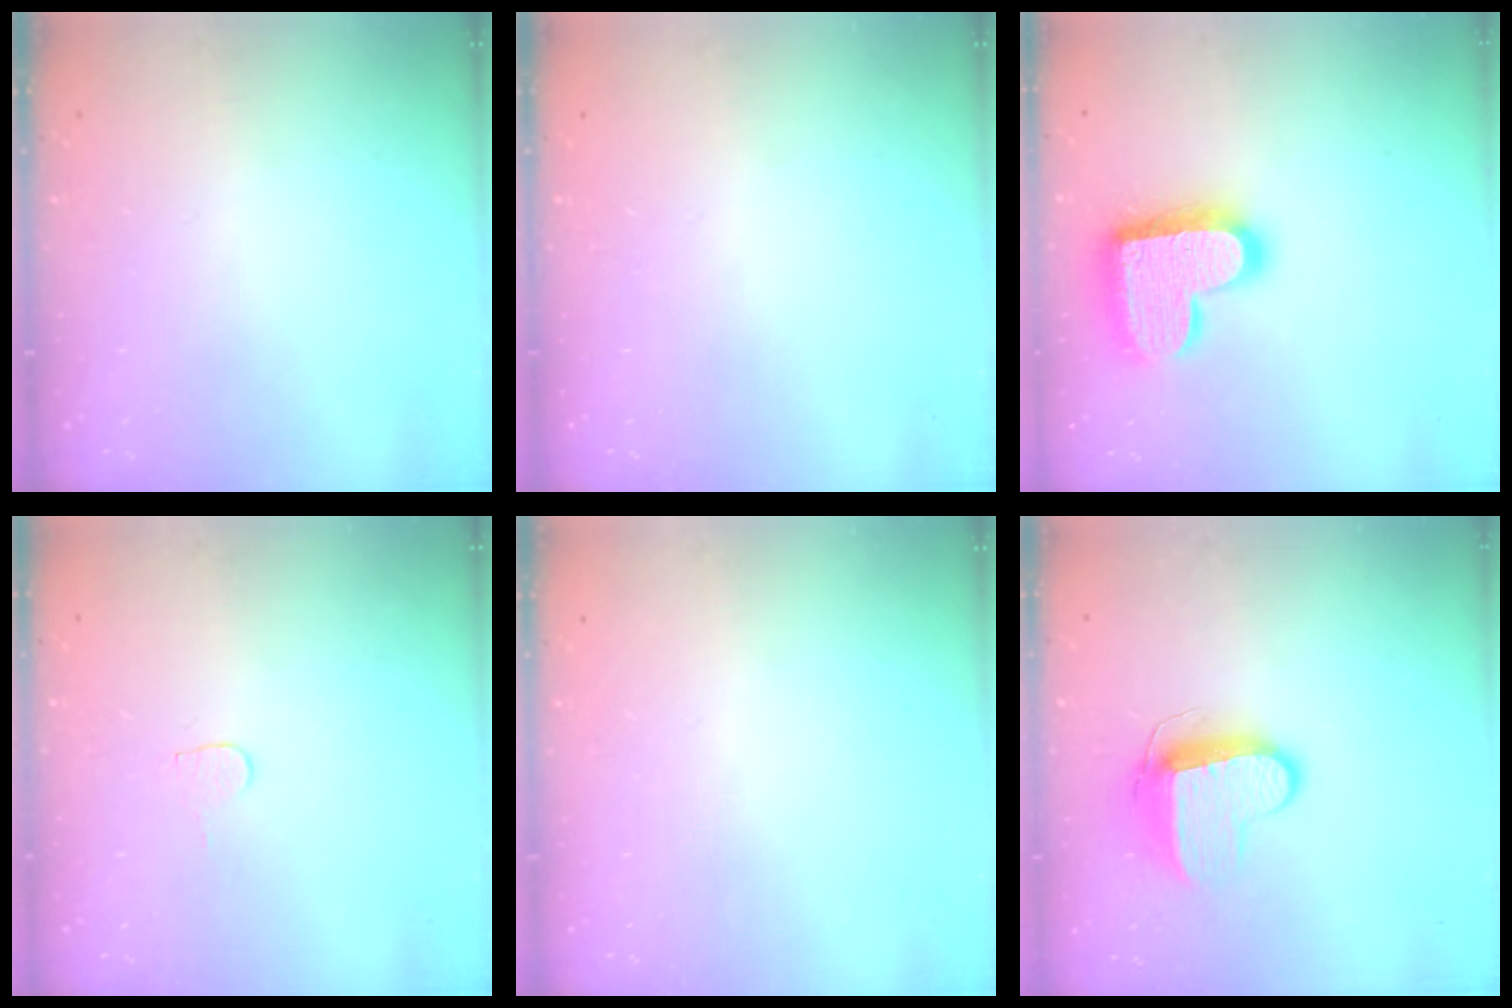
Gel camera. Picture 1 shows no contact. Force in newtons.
{"total": 0.0}
{"total": 19.0, "press": 19.0, "slide": 1.1}
{"total": 4.9, "press": 4.9, "slide": 0.3}
{"total": 0.0}
{"total": 10.3, "press": 10.3, "slide": 1.0}